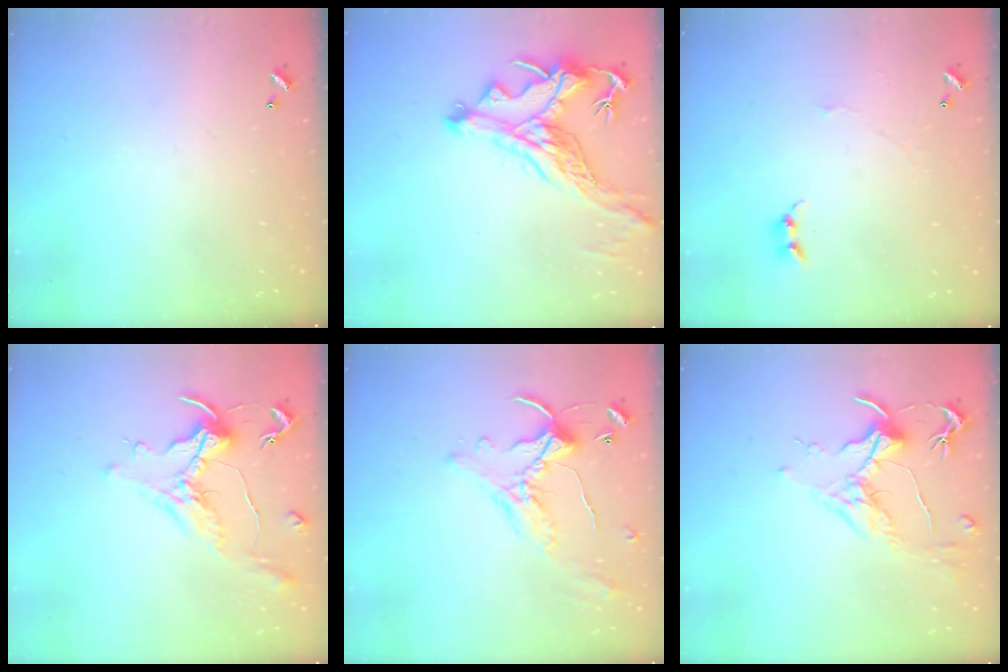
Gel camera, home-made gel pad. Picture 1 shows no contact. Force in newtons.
{"total": 6.1, "press": 5.8, "slide": 1.8}
{"total": 1.3, "press": 1.2, "slide": 0.3}
{"total": 1.2, "press": 1.0, "slide": 0.5}
{"total": 1.0, "press": 0.2, "slide": 1.0}
{"total": 1.7, "press": 1.5, "slide": 0.9}